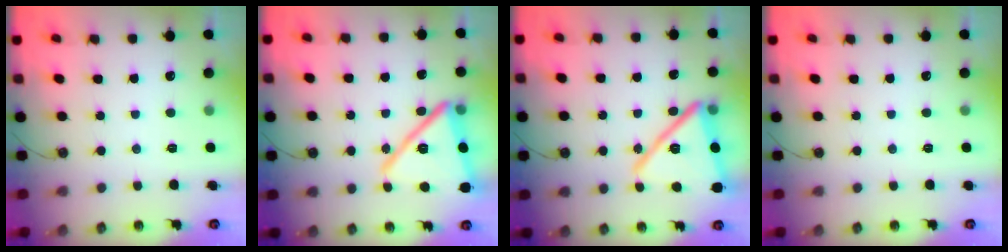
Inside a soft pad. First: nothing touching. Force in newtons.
{"total": 21.0, "press": 20.8, "slide": 2.3}
{"total": 21.0, "press": 20.8, "slide": 2.3}
{"total": 0.0}